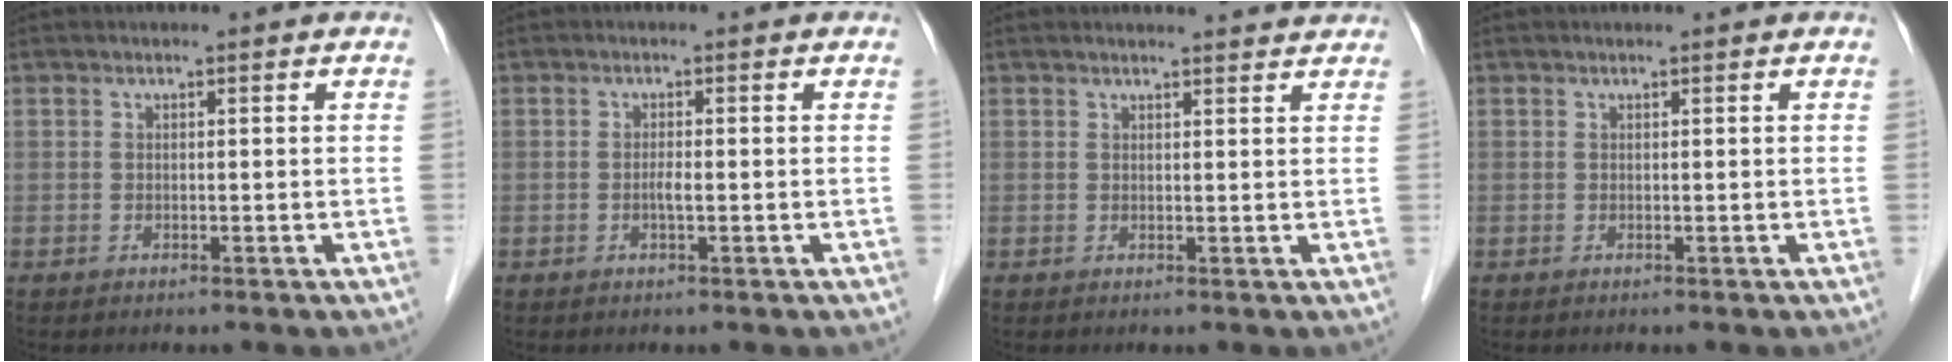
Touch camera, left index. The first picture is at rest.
{"total": 1.2, "force": [-0.3, 0.1, 1.2], "torque": [-0.024, 0.000, -0.005]}
{"total": 5.4, "force": [5.3, 0.6, 1.0], "torque": [-0.011, 0.011, 0.050]}
{"total": 0.0}